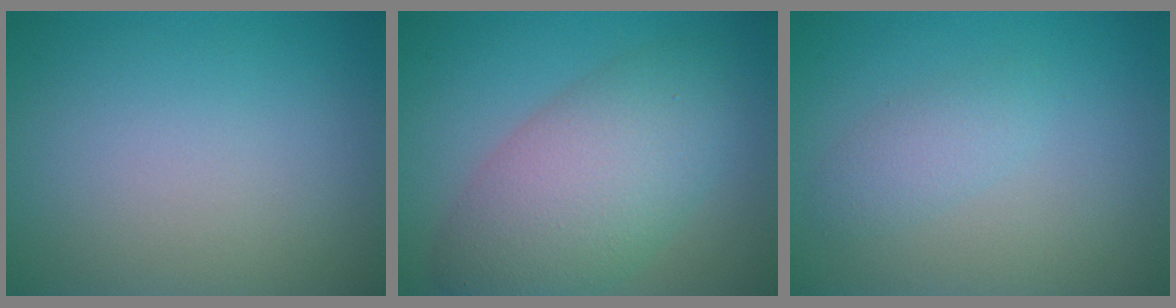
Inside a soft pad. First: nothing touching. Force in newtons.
{"total": 7.9, "press": 7.9, "slide": 0.3}
{"total": 1.8, "press": 1.8, "slide": 0.0}